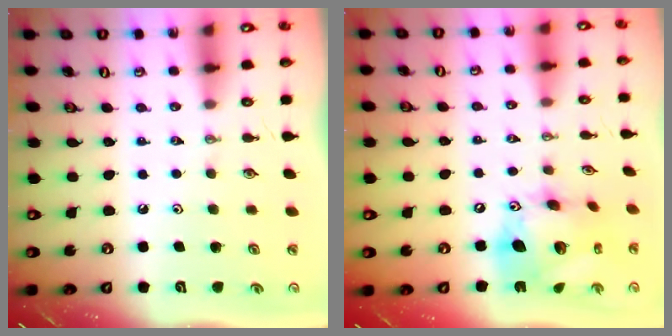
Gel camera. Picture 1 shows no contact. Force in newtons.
{"total": 17.7, "press": 17.6, "slide": 1.8}